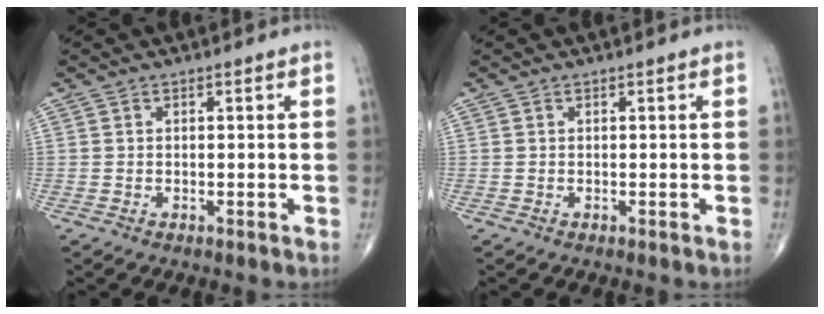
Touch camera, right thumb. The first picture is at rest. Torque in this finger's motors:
{"motor_torque": [0.26, 0.26, 0.00, 0.00, 0.00]}